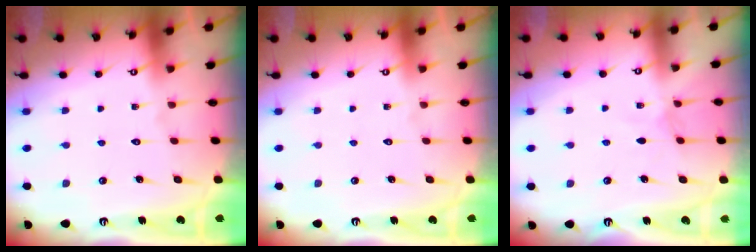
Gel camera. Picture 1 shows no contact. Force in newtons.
{"total": 0.0}
{"total": 2.1, "press": 2.1, "slide": 0.3}